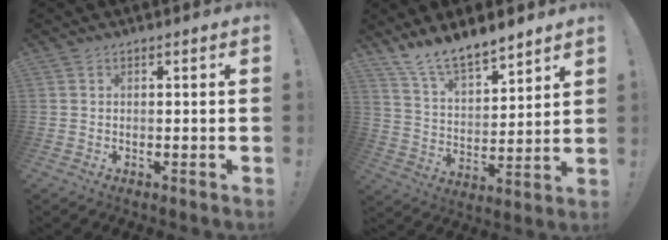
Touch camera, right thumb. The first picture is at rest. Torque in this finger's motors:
{"motor_torque": [-0.02, 0.06, 0.78, 0.74, 0.23]}